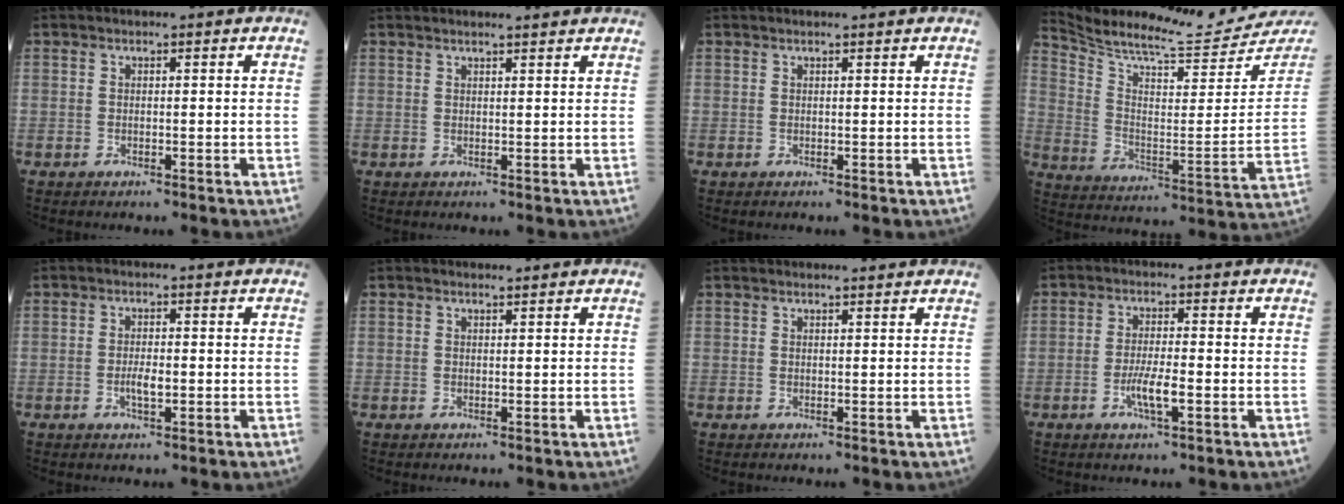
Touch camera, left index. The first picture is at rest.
{"total": 4.1, "force": [3.9, 0.0, 1.2], "torque": [-0.018, 0.014, 0.045]}
{"total": 1.3, "force": [1.2, -0.2, 0.4], "torque": [-0.007, 0.004, 0.018]}
{"total": 19.2, "force": [18.7, -0.6, 4.3], "torque": [-0.097, -0.116, 0.270]}
{"total": 2.3, "force": [-0.7, 0.6, 2.1], "torque": [-0.044, -0.003, -0.012]}
{"total": 0.7, "force": [0.7, 0.0, 0.2], "torque": [-0.009, -0.005, 0.011]}
{"total": 2.7, "force": [2.7, 0.2, 0.4], "torque": [-0.010, 0.010, 0.031]}
{"total": 4.1, "force": [-1.5, 0.4, 3.7], "torque": [-0.075, -0.007, -0.029]}